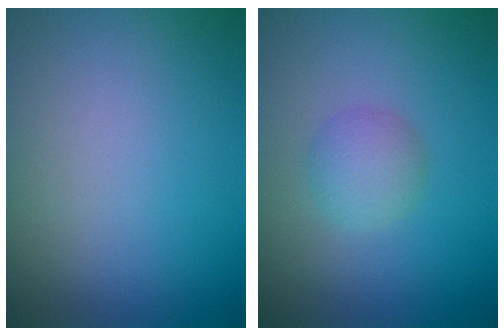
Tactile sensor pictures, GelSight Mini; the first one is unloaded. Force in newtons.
{"total": 2.0, "press": 2.0, "slide": 0.1}